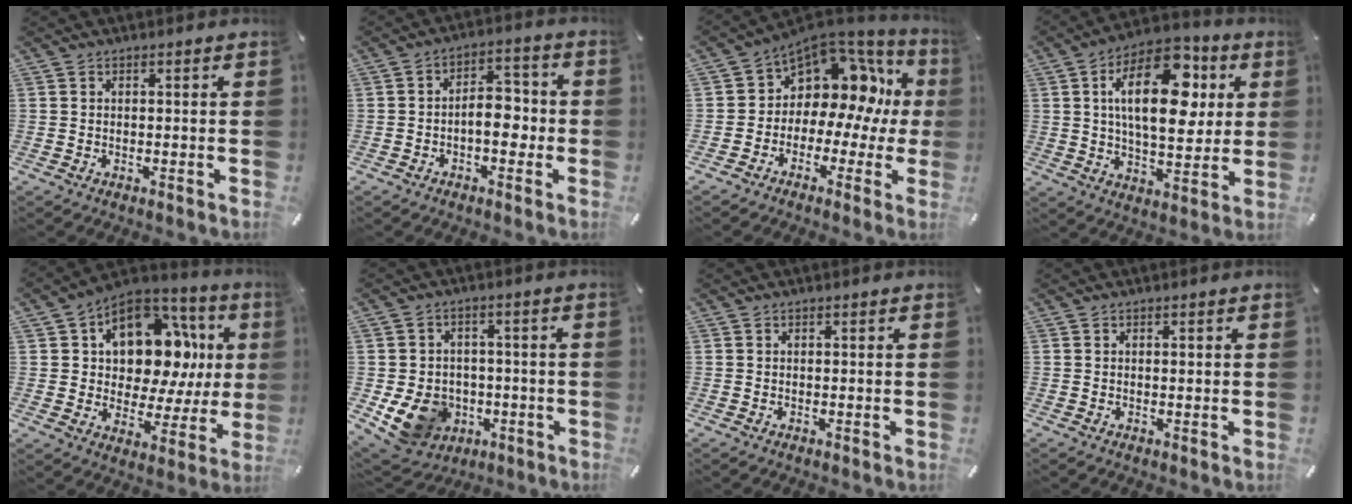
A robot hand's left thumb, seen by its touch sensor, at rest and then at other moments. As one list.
[{"total": 7.9, "force": [-2.1, 4.6, 6.1], "torque": [-0.085, 0.018, -0.039]}, {"total": 9.9, "force": [3.2, 8.2, 4.4], "torque": [-0.070, -0.041, 0.059]}, {"total": 20.5, "force": [6.0, 11.1, 16.1], "torque": [-0.264, -0.012, 0.092]}, {"total": 15.4, "force": [5.8, 10.6, 9.5], "torque": [-0.130, -0.044, 0.102]}, {"total": 11.0, "force": [-3.3, 9.4, 4.9], "torque": [-0.110, 0.015, -0.052]}, {"total": 0.0}, {"total": 0.6, "force": [0.1, 0.3, 0.5], "torque": [-0.010, -0.001, 0.002]}]